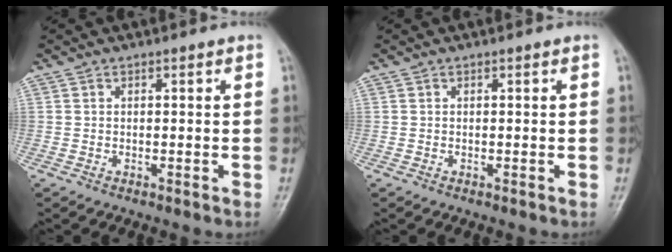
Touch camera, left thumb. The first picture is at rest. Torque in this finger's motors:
{"motor_torque": [0.00, 0.00, 0.00, 0.00, 0.00]}